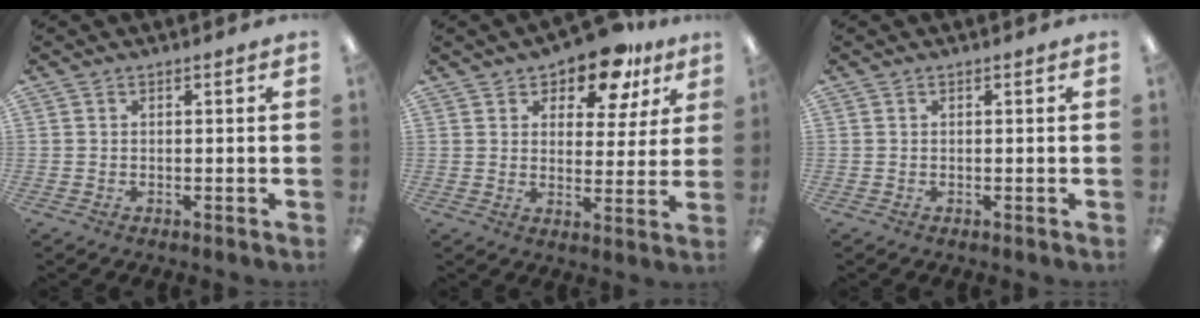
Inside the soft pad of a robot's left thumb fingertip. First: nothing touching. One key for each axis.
{"total": 11.1, "fx": 8.5, "fy": 4.9, "fz": 5.2, "tx": -0.077, "ty": -0.046, "tz": 0.150}
{"total": 0.0}